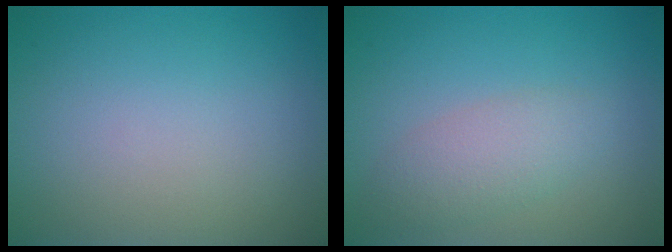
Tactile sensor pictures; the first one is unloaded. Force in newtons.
{"total": 2.8, "press": 2.8, "slide": 0.0}